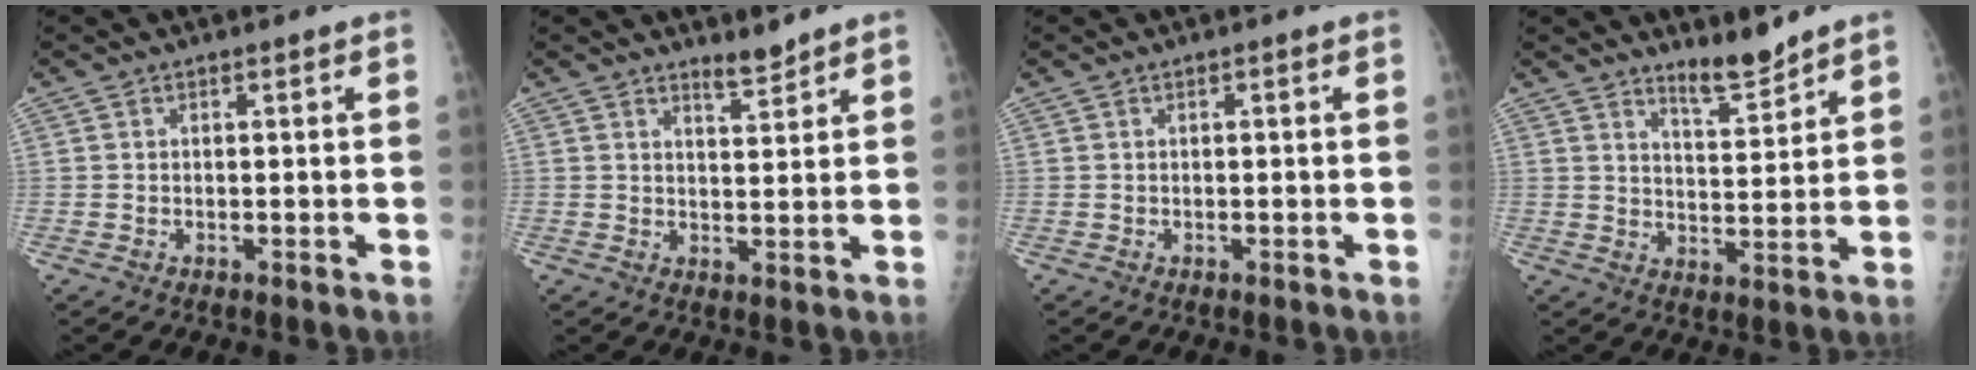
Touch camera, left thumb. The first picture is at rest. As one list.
[{"total": 2.6, "force": [2.6, 0.2, 0.5], "torque": [0.003, -0.029, 0.045]}, {"total": 0.0}, {"total": 5.4, "force": [4.9, 0.6, 2.0], "torque": [-0.021, -0.052, 0.086]}]